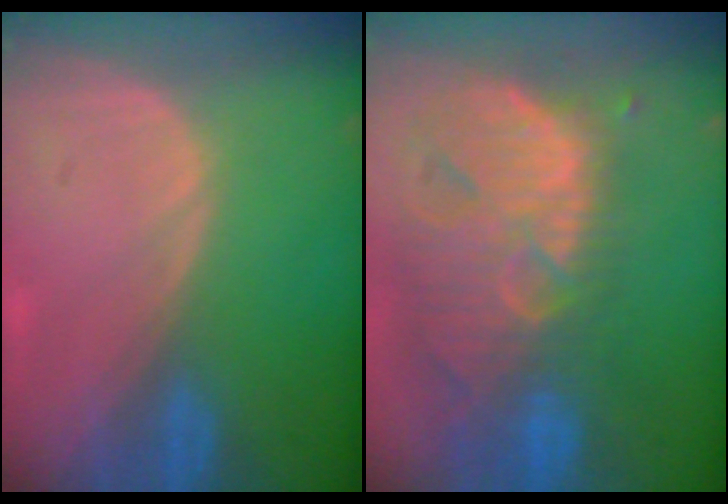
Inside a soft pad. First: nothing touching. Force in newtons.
{"total": 13.6, "press": 11.6, "slide": 7.2}